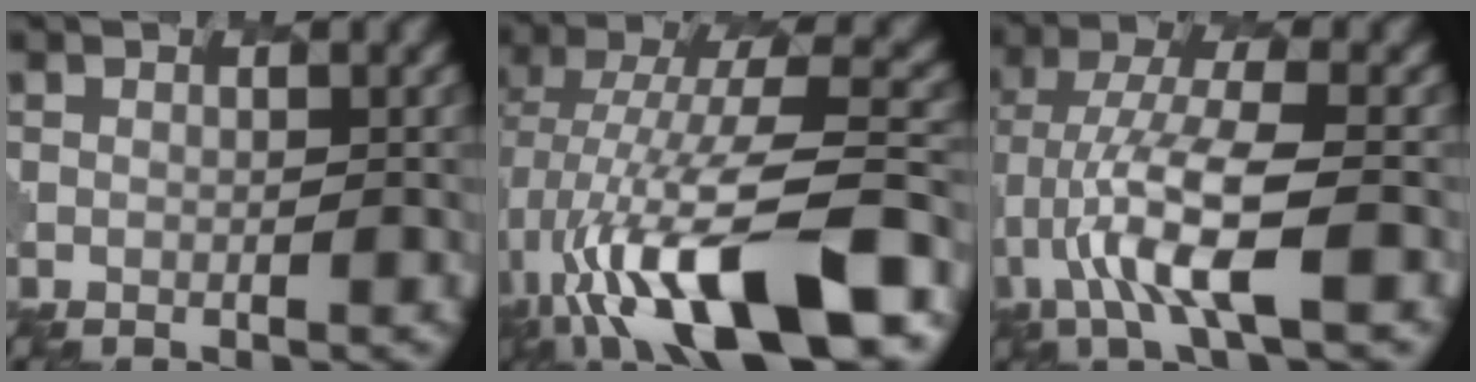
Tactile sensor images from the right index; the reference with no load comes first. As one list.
[{"total": 13.3, "force": [-4.9, 4.1, 11.6], "torque": [-0.202, 0.020, -0.071]}, {"total": 7.4, "force": [-2.4, 1.8, 6.8], "torque": [-0.131, 0.008, -0.050]}]